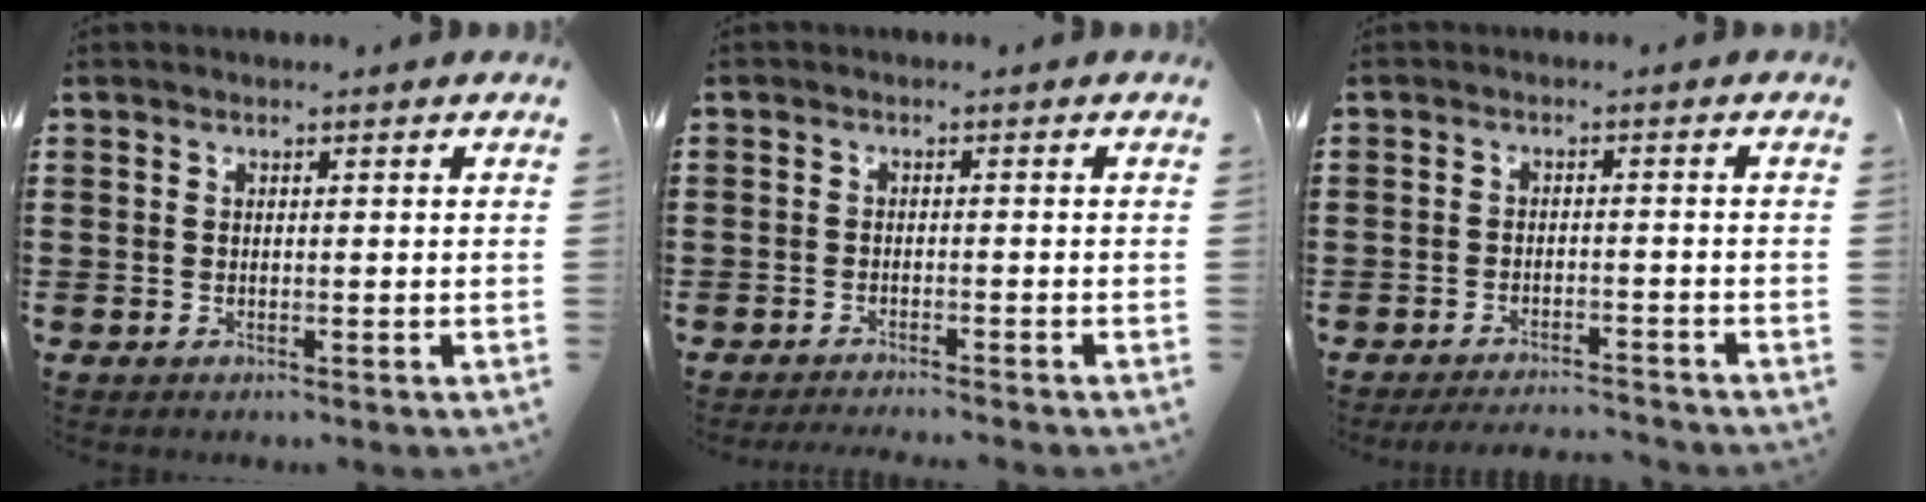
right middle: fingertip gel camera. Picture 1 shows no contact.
{"total": 1.8, "force": [-1.8, -0.1, -0.1], "torque": [-0.002, 0.002, -0.040]}
{"total": 2.9, "force": [-2.9, 0.1, 0.3], "torque": [-0.008, 0.001, -0.060]}